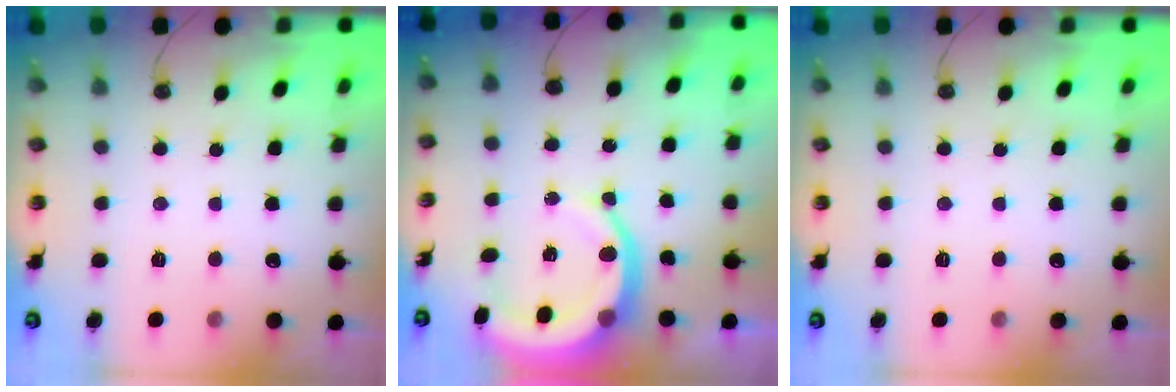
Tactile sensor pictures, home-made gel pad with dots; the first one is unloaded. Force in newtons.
{"total": 10.4, "press": 10.4, "slide": 1.3}
{"total": 0.0}